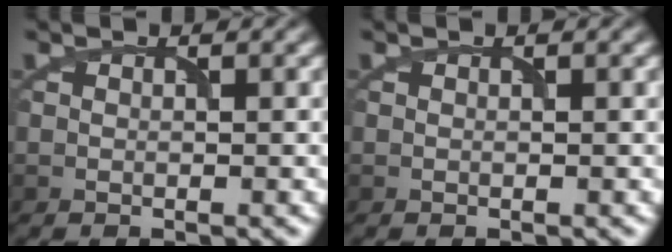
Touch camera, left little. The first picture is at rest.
{"total": 0.0}